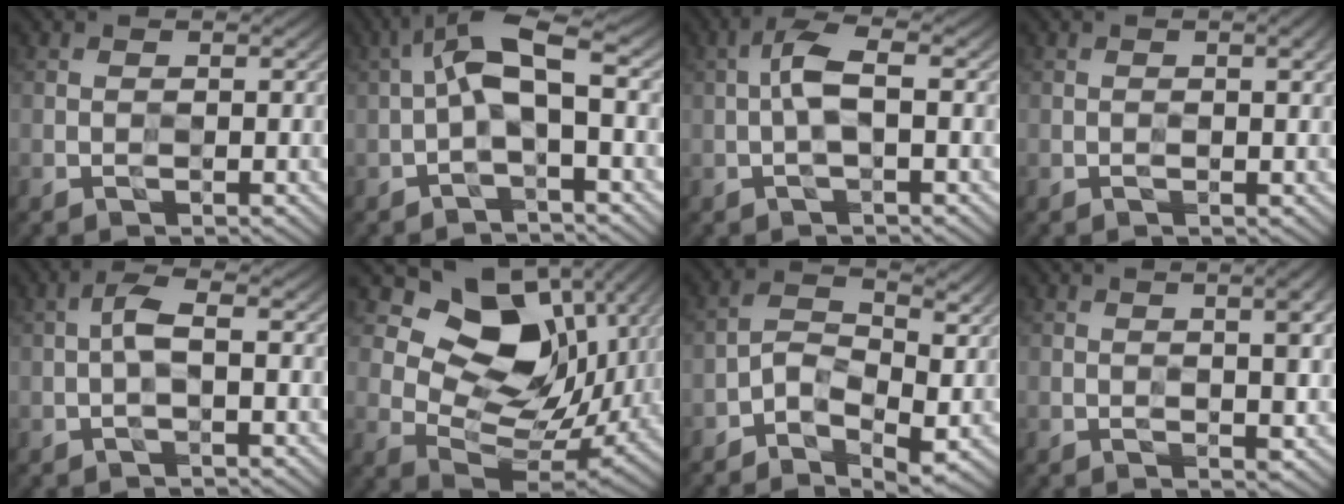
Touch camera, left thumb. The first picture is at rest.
{"total": 7.1, "force": [-0.2, 2.3, 6.7], "torque": [-0.135, 0.025, -0.018]}
{"total": 3.7, "force": [0.0, 1.0, 3.6], "torque": [-0.079, 0.014, -0.008]}
{"total": 1.9, "force": [0.6, 0.3, 1.8], "torque": [-0.027, 0.002, 0.006]}
{"total": 2.6, "force": [0.0, 0.6, 2.5], "torque": [-0.056, 0.012, -0.007]}
{"total": 15.3, "force": [6.4, 9.9, 9.7], "torque": [-0.165, 0.006, 0.115]}
{"total": 5.3, "force": [-1.8, 3.0, 4.0], "torque": [-0.075, 0.000, -0.041]}
{"total": 4.8, "force": [1.0, 0.9, 4.6], "torque": [-0.068, 0.006, 0.019]}